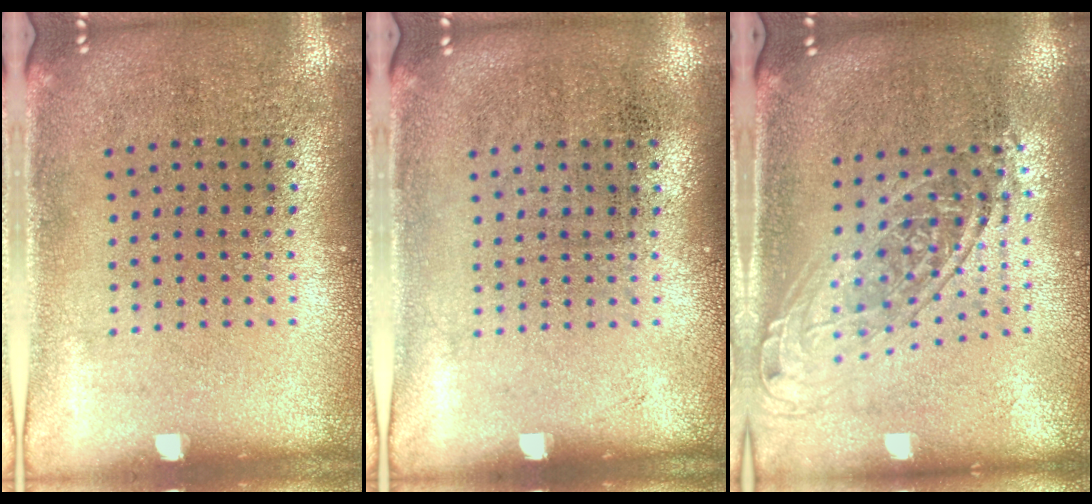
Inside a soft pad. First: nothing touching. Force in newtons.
{"total": 0.0}
{"total": 1.7, "press": 1.3, "slide": 1.0}